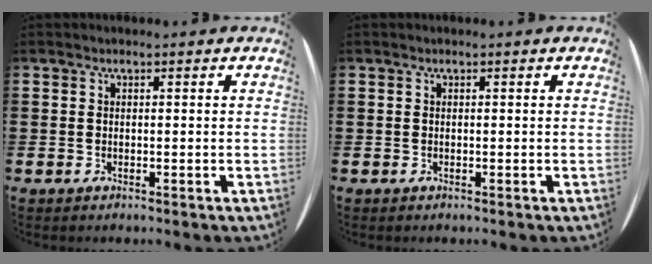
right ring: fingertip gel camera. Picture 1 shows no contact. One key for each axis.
{"total": 0.0}